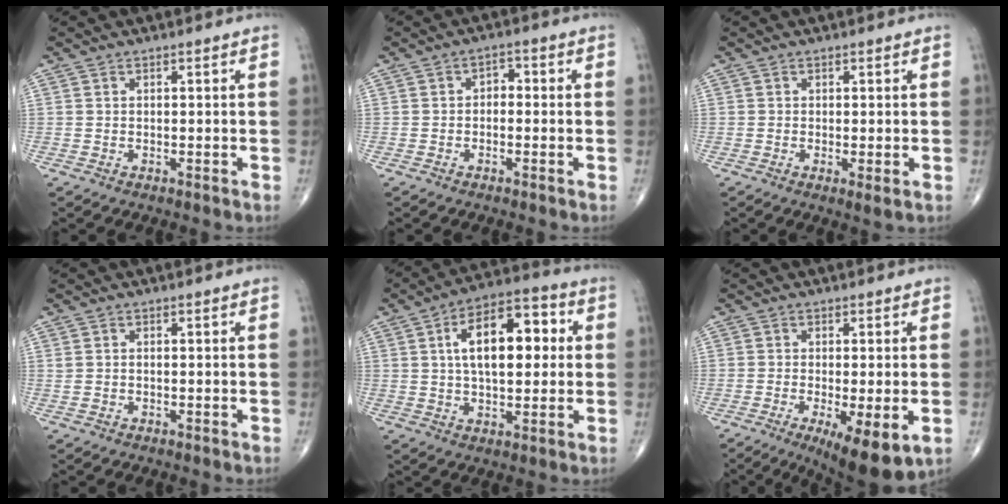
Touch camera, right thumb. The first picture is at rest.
{"total": 2.4, "force": [-0.3, 1.7, 1.6], "torque": [-0.008, 0.013, -0.015]}
{"total": 1.7, "force": [-0.3, 0.3, 1.7], "torque": [-0.036, -0.009, -0.007]}
{"total": 0.9, "force": [0.0, 0.7, 0.6], "torque": [-0.022, 0.007, 0.004]}
{"total": 15.4, "force": [2.8, 7.8, 13.0], "torque": [-0.185, 0.019, 0.039]}
{"total": 10.8, "force": [-3.8, 3.1, 9.6], "torque": [-0.147, -0.020, -0.054]}